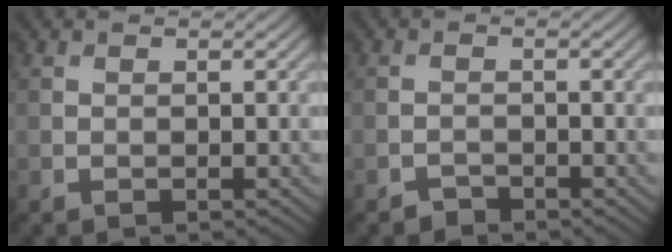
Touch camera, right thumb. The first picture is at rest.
{"total": 1.2, "force": [-1.1, 0.4, 0.1], "torque": [0.001, 0.002, -0.025]}